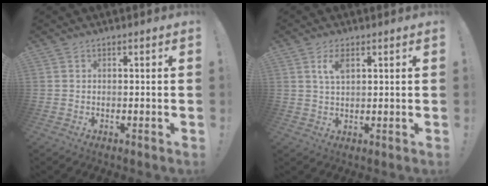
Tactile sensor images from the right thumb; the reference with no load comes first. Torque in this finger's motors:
{"motor_torque": [0.11, 0.03, 0.55, 0.30, 0.00]}